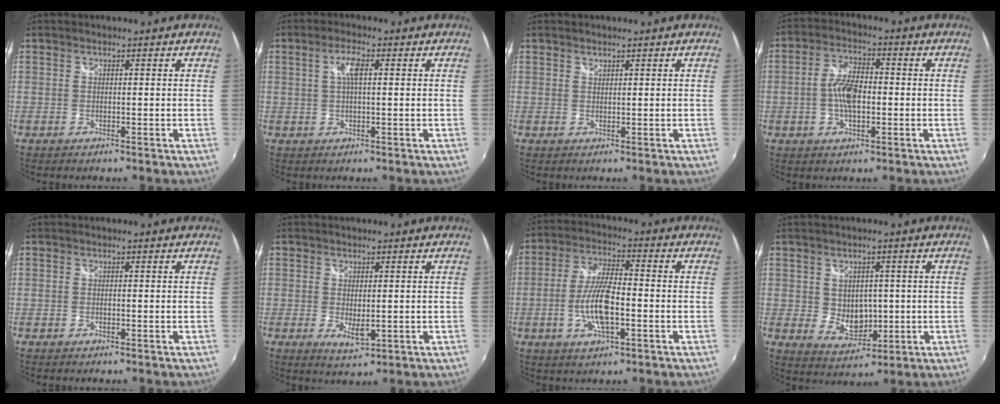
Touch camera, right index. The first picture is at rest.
{"total": 3.6, "force": [0.8, 1.0, 3.3], "torque": [-0.064, 0.006, 0.014]}
{"total": 0.8, "force": [0.7, 0.2, 0.1], "torque": [-0.001, 0.000, 0.013]}
{"total": 7.3, "force": [-1.1, 3.5, 6.3], "torque": [-0.120, 0.008, -0.021]}
{"total": 0.0}
{"total": 3.6, "force": [-0.3, 1.7, 3.2], "torque": [-0.052, -0.011, -0.001]}
{"total": 10.3, "force": [-2.6, 3.2, 9.4], "torque": [-0.191, 0.000, -0.050]}
{"total": 6.4, "force": [0.3, 5.3, 3.6], "torque": [-0.062, -0.004, 0.018]}